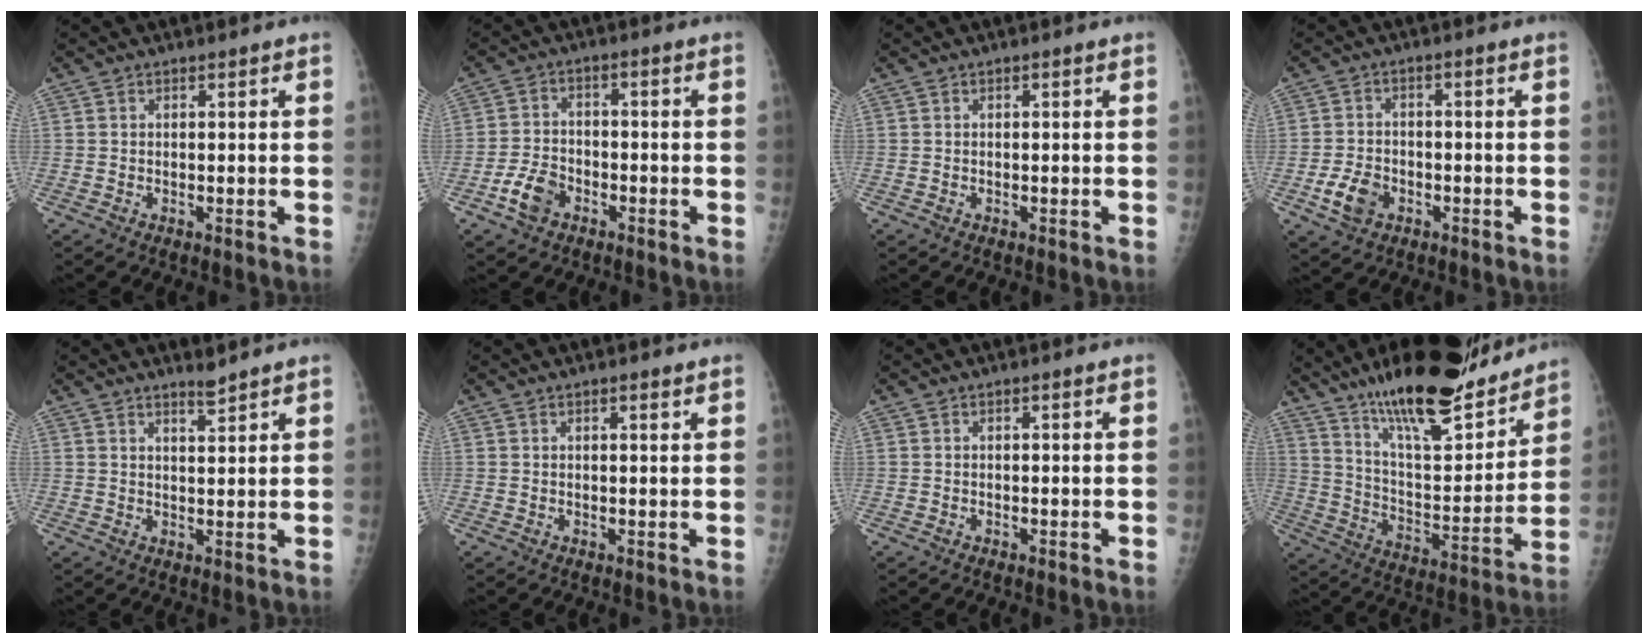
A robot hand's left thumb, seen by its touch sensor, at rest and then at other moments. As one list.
[{"total": 5.8, "force": [-3.4, 3.8, 2.7], "torque": [-0.048, 0.022, -0.061]}, {"total": 0.0}, {"total": 5.7, "force": [-2.7, 4.0, 2.9], "torque": [-0.049, 0.015, -0.045]}, {"total": 2.4, "force": [2.2, 0.1, 1.0], "torque": [-0.011, -0.022, 0.037]}, {"total": 1.2, "force": [0.7, 0.3, 1.0], "torque": [-0.014, -0.001, 0.010]}, {"total": 0.0}, {"total": 25.4, "force": [19.1, 7.5, 14.9], "torque": [-0.195, -0.088, 0.308]}]